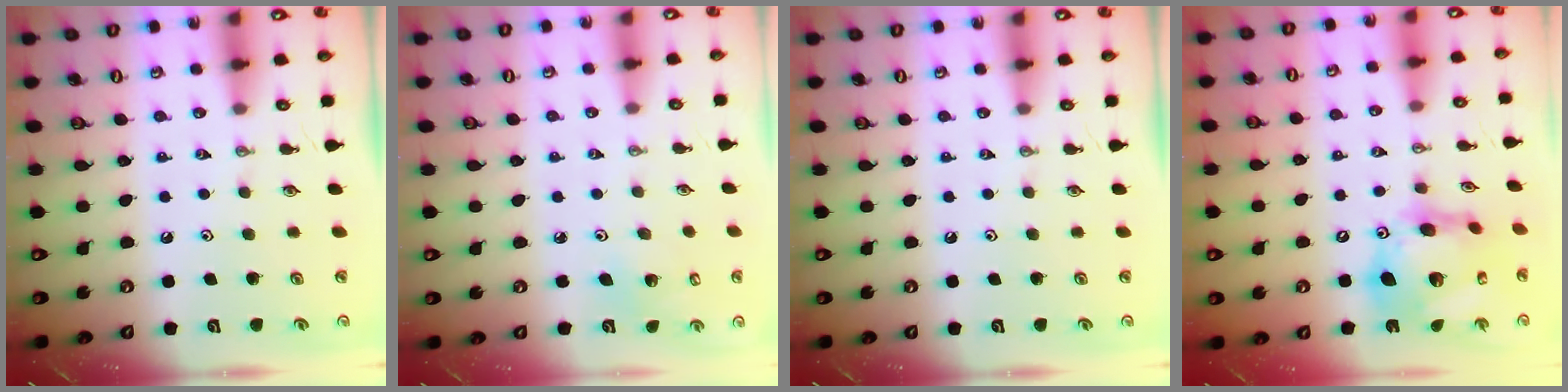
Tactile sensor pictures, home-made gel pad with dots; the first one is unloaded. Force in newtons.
{"total": 3.1, "press": 3.1, "slide": 0.2}
{"total": 0.0}
{"total": 20.0, "press": 19.9, "slide": 2.2}